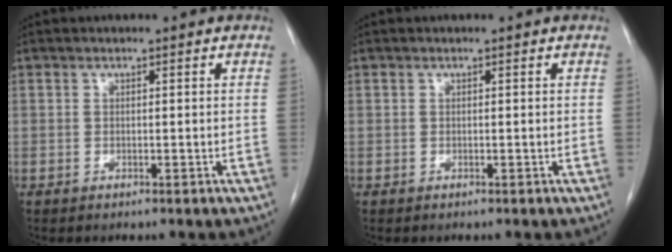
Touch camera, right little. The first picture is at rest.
{"total": 0.0}